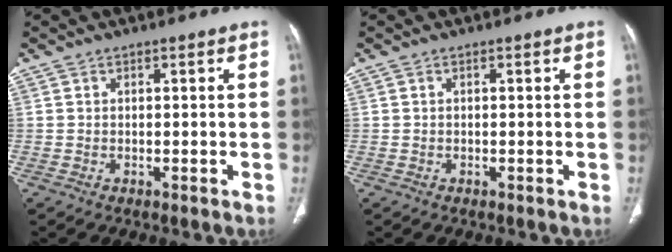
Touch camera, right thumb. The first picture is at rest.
{"total": 0.0}